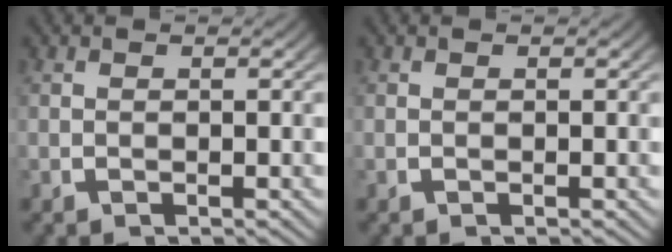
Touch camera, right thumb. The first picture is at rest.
{"total": 0.0}